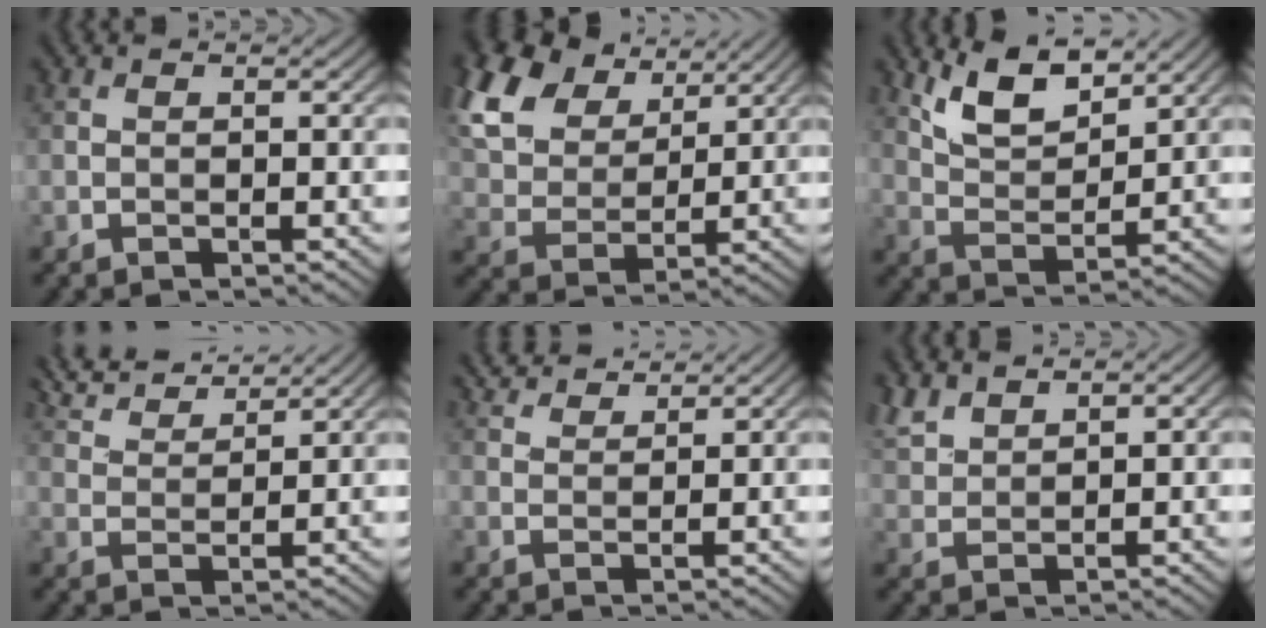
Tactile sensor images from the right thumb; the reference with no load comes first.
{"total": 14.8, "force": [8.1, 9.1, 8.5], "torque": [-0.243, 0.035, 0.152]}
{"total": 7.3, "force": [5.1, 2.7, 4.5], "torque": [-0.100, -0.001, 0.105]}
{"total": 7.2, "force": [6.3, 1.4, 3.1], "torque": [-0.086, 0.017, 0.119]}
{"total": 4.4, "force": [4.0, 0.9, 1.6], "torque": [-0.048, 0.012, 0.077]}
{"total": 4.3, "force": [3.4, 1.8, 1.9], "torque": [-0.054, 0.008, 0.077]}